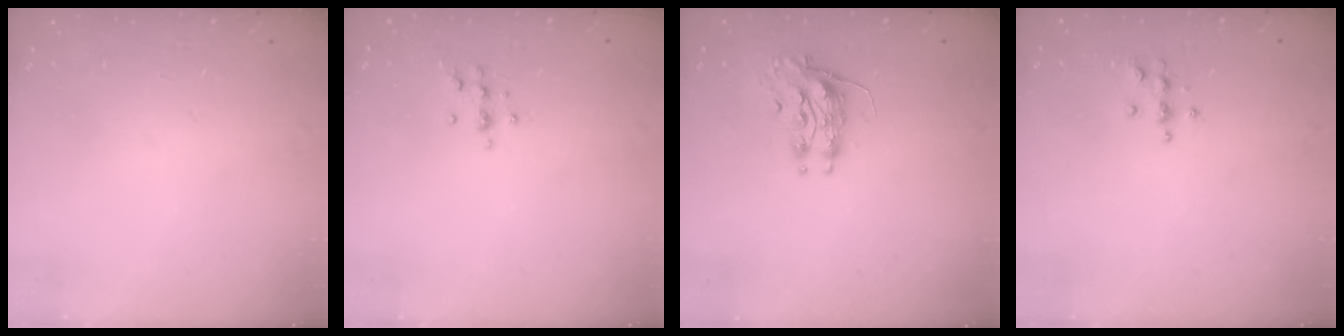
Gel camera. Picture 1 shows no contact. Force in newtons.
{"total": 6.8, "press": 6.8, "slide": 0.6}
{"total": 8.3, "press": 8.3, "slide": 0.2}
{"total": 4.8, "press": 4.8, "slide": 0.6}